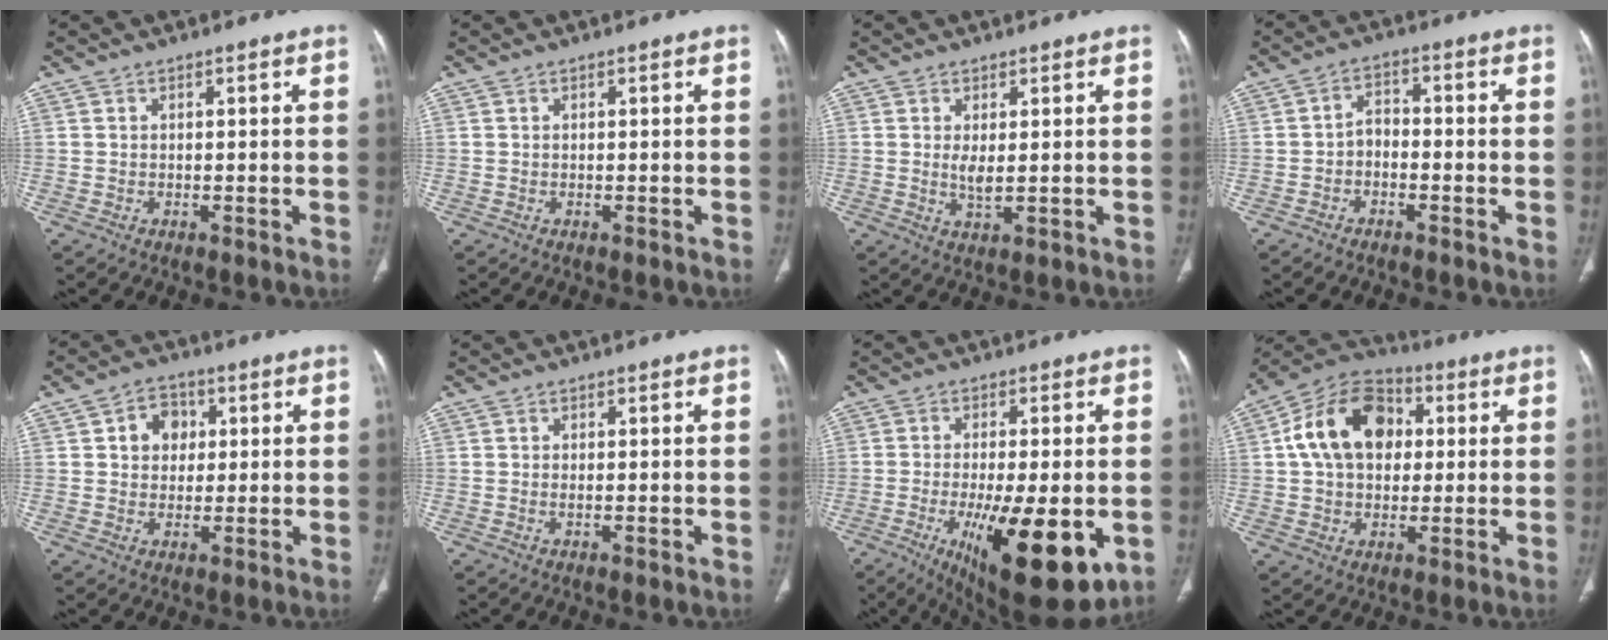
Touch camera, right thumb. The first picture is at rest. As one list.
[{"total": 0.0}, {"total": 2.8, "force": [0.5, 0.9, 2.6], "torque": [-0.054, -0.012, 0.015]}, {"total": 3.6, "force": [-1.4, 2.5, 2.1], "torque": [-0.024, 0.024, -0.034]}, {"total": 6.3, "force": [1.6, 5.2, 3.2], "torque": [-0.017, 0.001, 0.022]}, {"total": 0.6, "force": [0.0, 0.1, 0.6], "torque": [-0.015, -0.003, 0.001]}, {"total": 19.2, "force": [-5.7, 6.3, 17.2], "torque": [-0.239, -0.023, -0.067]}, {"total": 16.3, "force": [2.8, 11.9, 10.8], "torque": [-0.162, 0.019, 0.038]}]